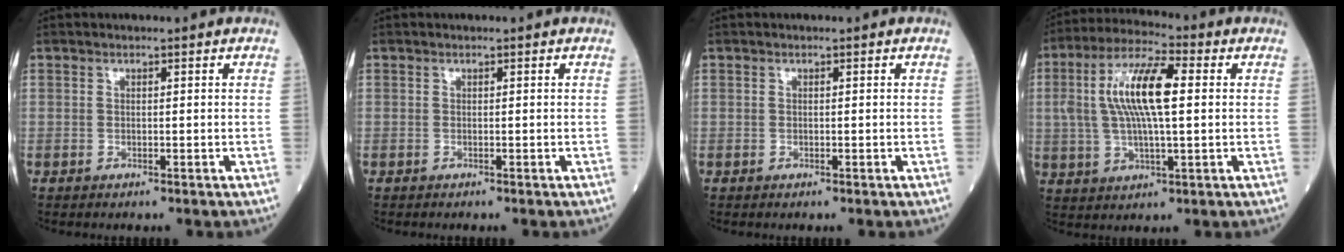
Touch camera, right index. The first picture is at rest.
{"total": 0.0}
{"total": 0.0}
{"total": 12.1, "force": [1.9, 3.0, 11.6], "torque": [-0.237, 0.023, 0.035]}